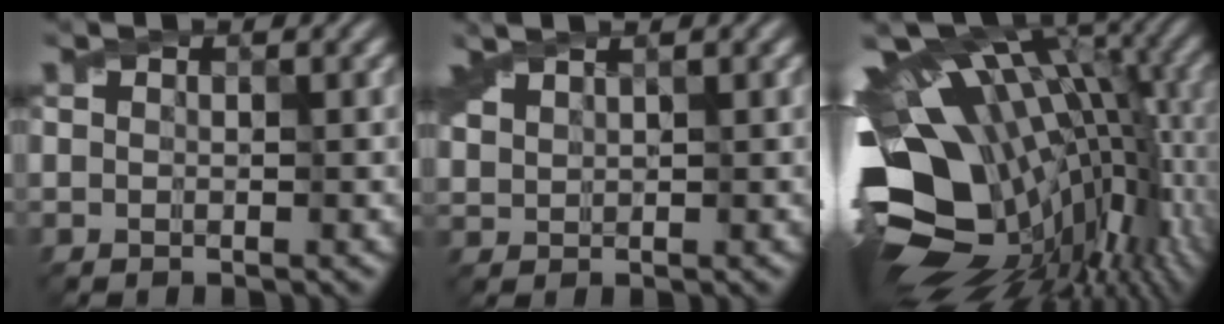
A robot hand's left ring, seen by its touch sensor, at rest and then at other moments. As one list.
[{"total": 1.5, "force": [1.4, 0.2, 0.4], "torque": [-0.021, 0.010, 0.044]}, {"total": 17.7, "force": [-0.7, 10.2, 14.4], "torque": [-0.230, -0.011, 0.015]}]